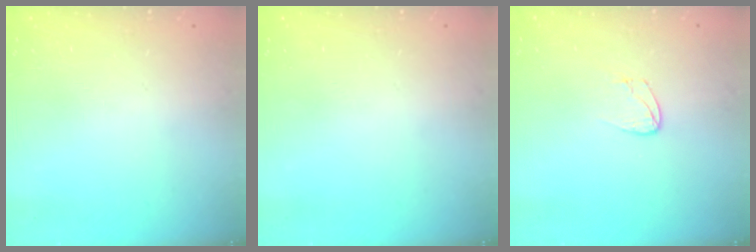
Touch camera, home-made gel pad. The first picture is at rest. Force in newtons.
{"total": 0.0}
{"total": 5.0, "press": 4.9, "slide": 0.4}